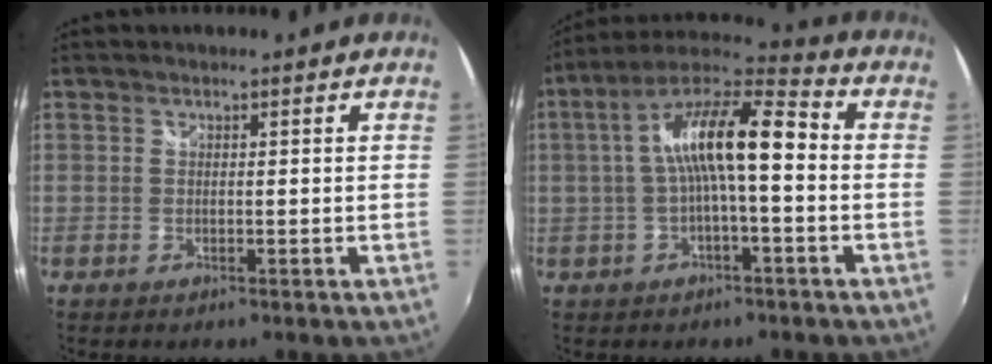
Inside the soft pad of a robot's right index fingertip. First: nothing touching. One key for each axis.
{"total": 12.9, "fx": -0.4, "fy": 3.1, "fz": 12.6, "tx": -0.232, "ty": 0.030, "tz": -0.009}